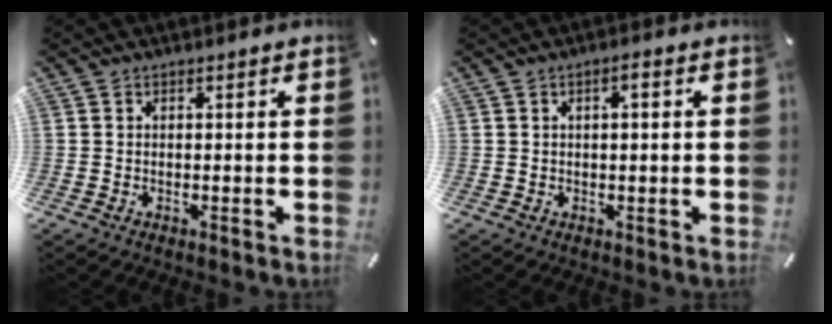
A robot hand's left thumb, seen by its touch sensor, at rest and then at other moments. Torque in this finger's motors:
{"motor_torque": [-0.11, -0.28, 0.02, 0.15, -0.01]}